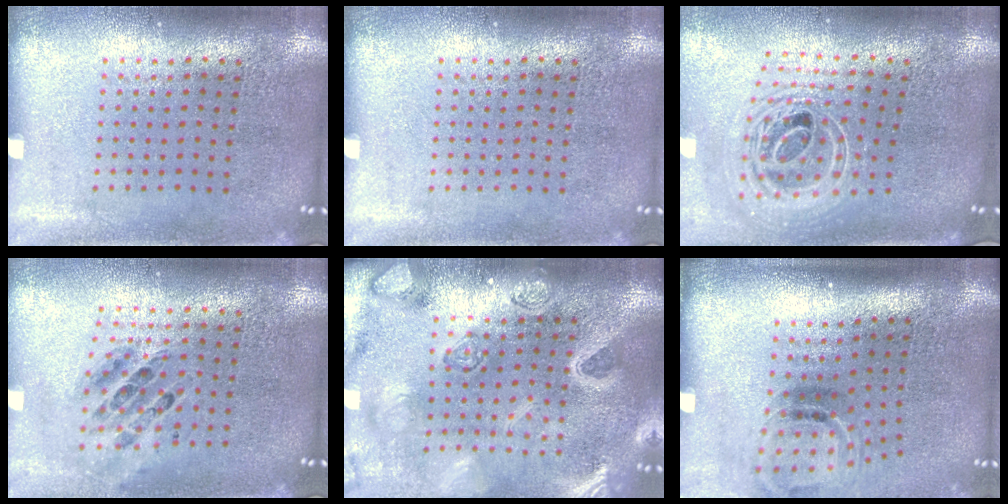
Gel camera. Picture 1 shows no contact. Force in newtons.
{"total": 0.0}
{"total": 2.5, "press": 1.9, "slide": 1.7}
{"total": 0.7, "press": 0.6, "slide": 0.2}
{"total": 3.7, "press": 3.0, "slide": 2.1}
{"total": 1.5, "press": 1.1, "slide": 1.1}